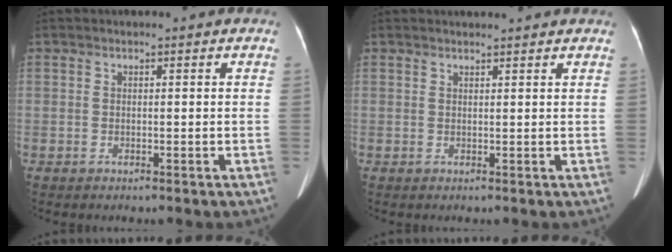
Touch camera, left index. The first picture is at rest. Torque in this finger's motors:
{"motor_torque": [-0.17, -0.19, 0.04, 0.01]}